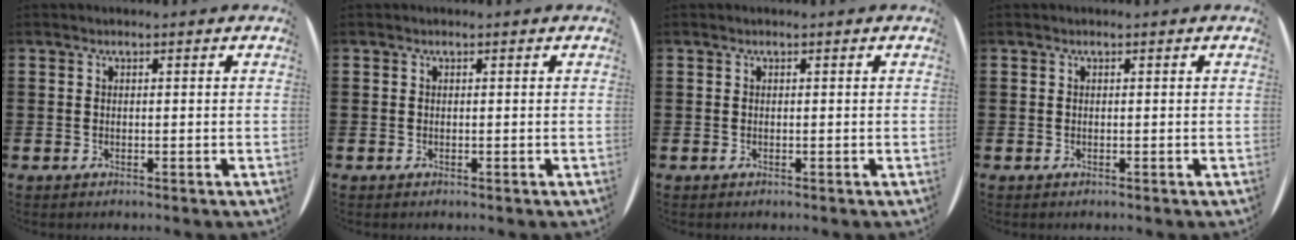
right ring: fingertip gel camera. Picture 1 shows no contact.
{"total": 0.0}
{"total": 0.0}
{"total": 0.0}